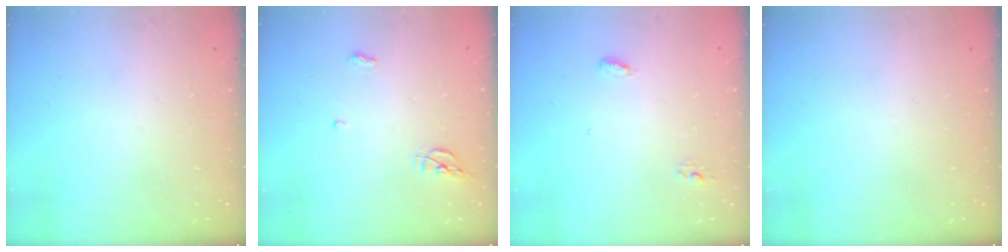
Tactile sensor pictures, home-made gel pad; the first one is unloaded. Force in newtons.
{"total": 7.2, "press": 5.3, "slide": 4.9}
{"total": 4.2, "press": 4.0, "slide": 1.3}
{"total": 0.0}